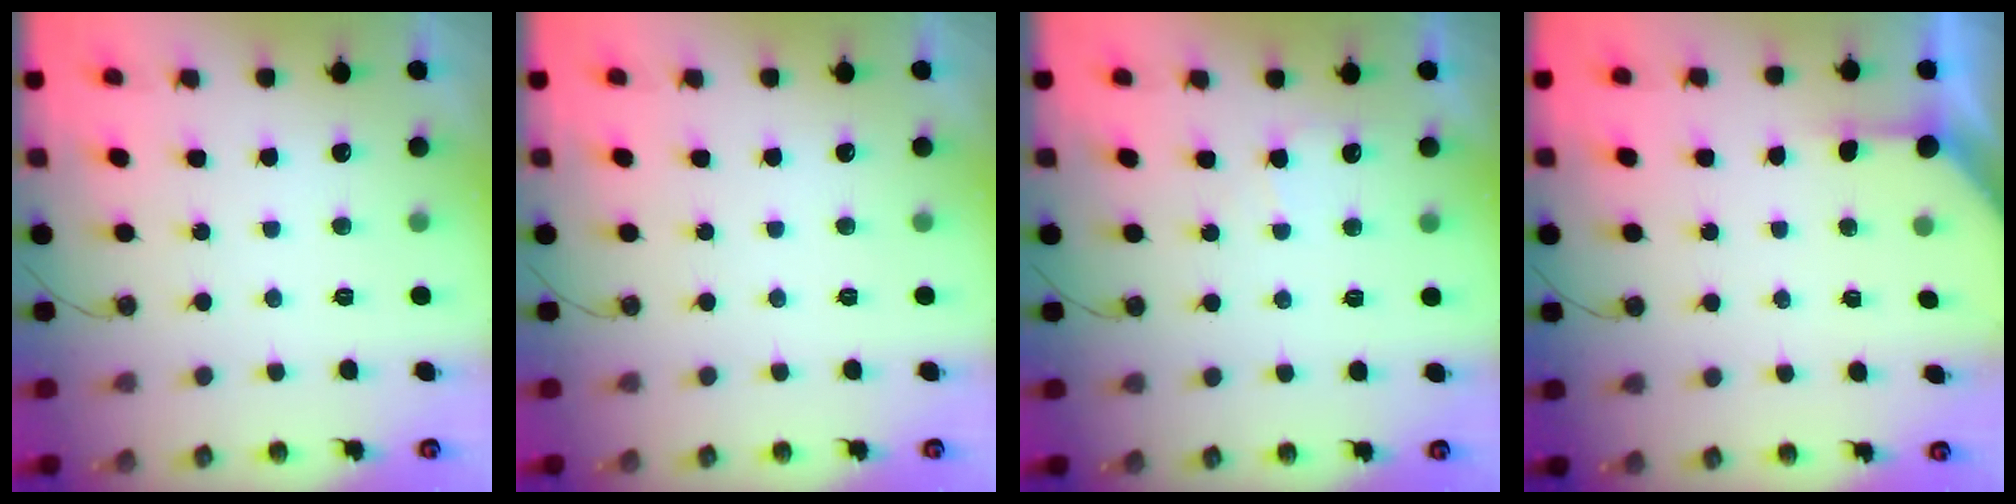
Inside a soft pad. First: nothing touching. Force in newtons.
{"total": 0.0}
{"total": 4.3, "press": 4.2, "slide": 0.5}
{"total": 2.6, "press": 2.6, "slide": 0.4}